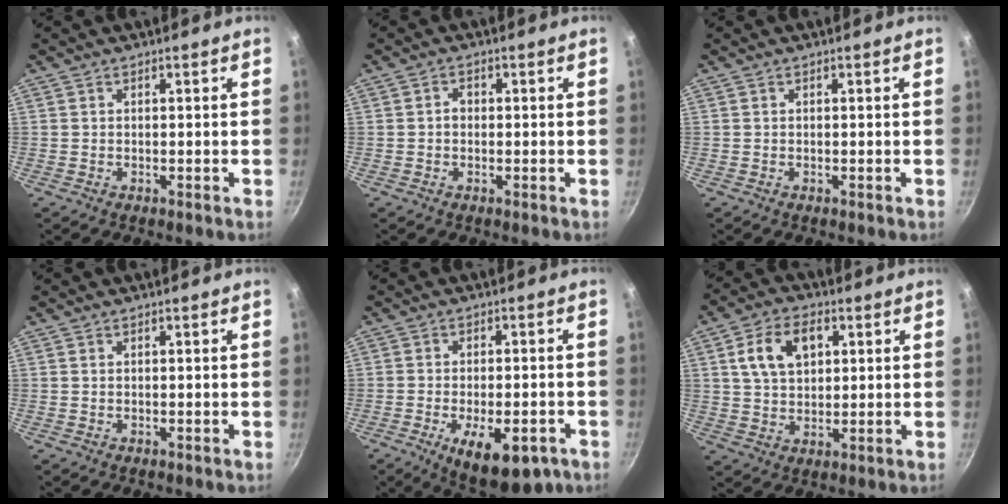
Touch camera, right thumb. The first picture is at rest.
{"total": 1.7, "force": [-0.1, 1.4, 1.0], "torque": [-0.012, 0.008, -0.003]}
{"total": 0.0}
{"total": 0.0}
{"total": 12.6, "force": [-5.6, 5.5, 9.8], "torque": [-0.124, 0.013, -0.069]}
{"total": 10.4, "force": [3.1, 6.9, 7.1], "torque": [-0.110, 0.004, 0.052]}